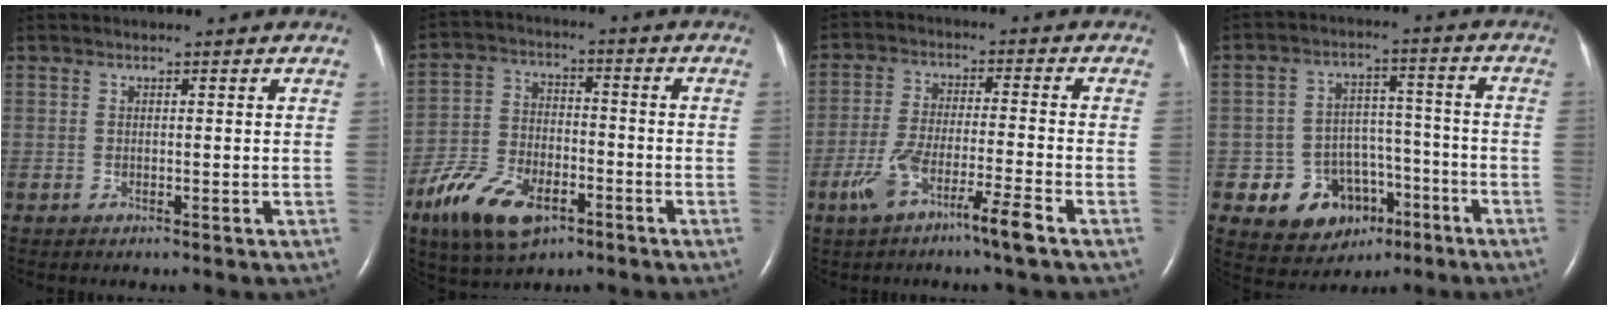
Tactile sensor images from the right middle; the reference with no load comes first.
{"total": 12.3, "force": [-6.9, 6.1, 8.2], "torque": [-0.172, -0.003, -0.121]}
{"total": 7.9, "force": [-4.9, -0.1, 6.3], "torque": [-0.127, -0.007, -0.091]}
{"total": 10.0, "force": [-4.6, 8.1, 3.6], "torque": [-0.054, 0.032, -0.057]}